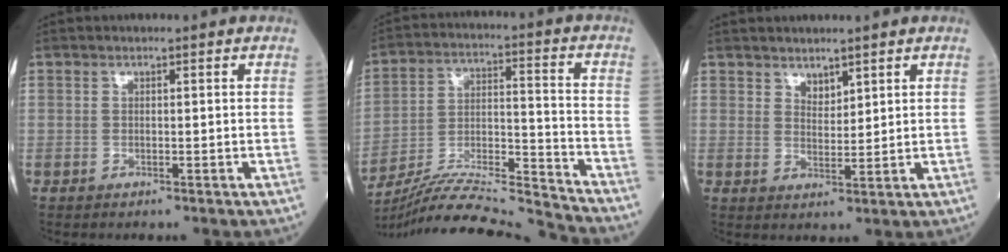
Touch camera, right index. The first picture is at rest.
{"total": 18.0, "force": [-17.4, -1.9, 4.4], "torque": [-0.091, 0.011, -0.291]}
{"total": 2.4, "force": [2.0, 1.1, 0.9], "torque": [-0.015, -0.003, 0.041]}